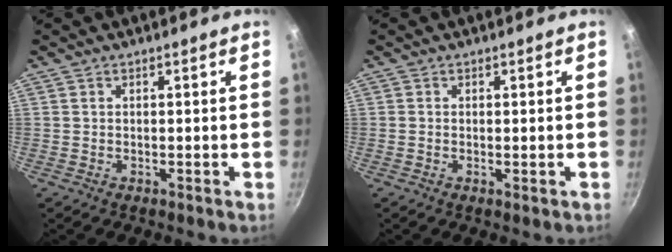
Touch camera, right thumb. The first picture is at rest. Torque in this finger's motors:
{"motor_torque": [-0.28, -0.04, -0.52, 0.11, 0.05]}